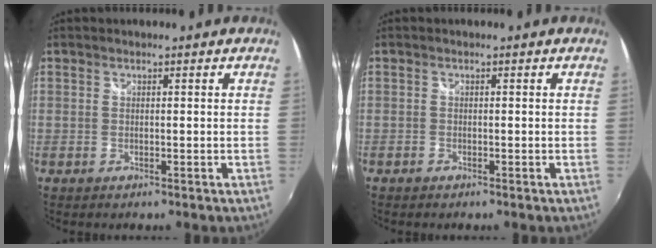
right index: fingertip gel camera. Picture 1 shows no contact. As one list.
[{"total": 0.7, "force": [-0.6, 0.3, 0.1], "torque": [-0.004, 0.000, -0.012]}]